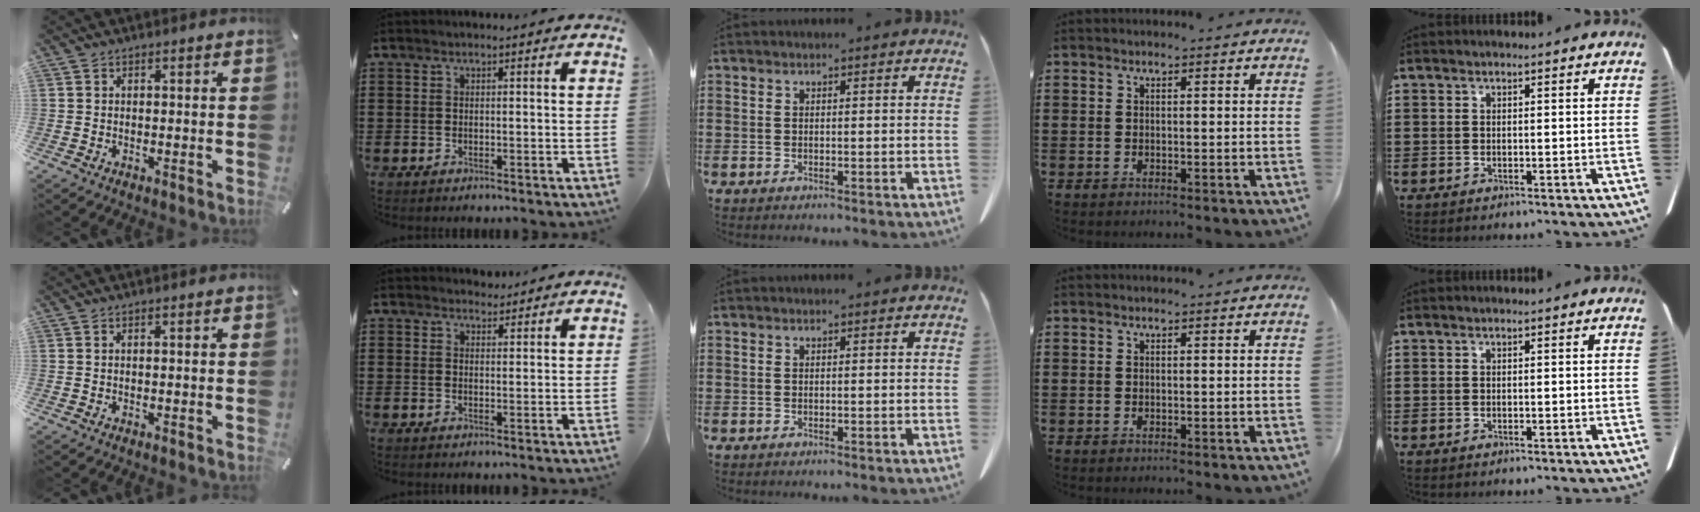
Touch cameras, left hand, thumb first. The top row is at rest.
{"index": {"total": 1.9, "force": [1.8, 0.6, 0.1], "torque": [0.002, 0.000, 0.034]}}